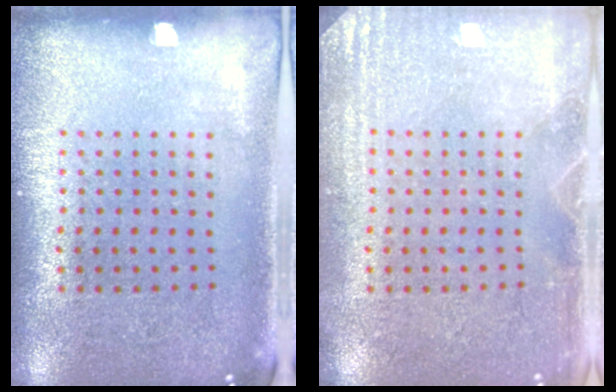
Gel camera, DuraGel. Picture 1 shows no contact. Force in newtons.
{"total": 2.7, "press": 2.7, "slide": 0.3}